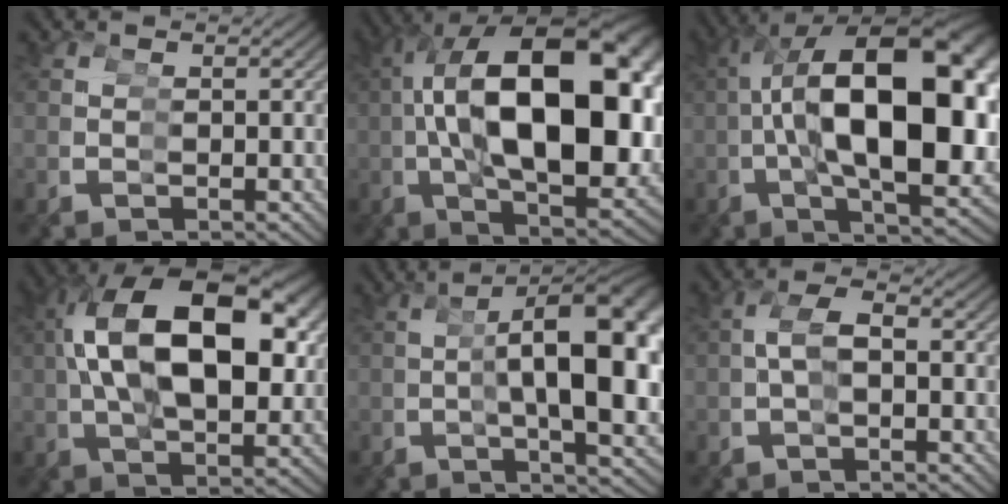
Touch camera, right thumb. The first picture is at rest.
{"total": 23.2, "force": [0.6, 12.2, 19.7], "torque": [-0.325, -0.050, 0.034]}
{"total": 20.9, "force": [0.7, 10.2, 18.3], "torque": [-0.296, -0.043, 0.030]}
{"total": 15.1, "force": [2.1, 8.2, 12.5], "torque": [-0.225, -0.013, 0.046]}
{"total": 14.0, "force": [0.7, 5.6, 12.8], "torque": [-0.165, 0.000, 0.008]}
{"total": 2.6, "force": [-0.1, 1.2, 2.3], "torque": [-0.047, 0.005, -0.003]}